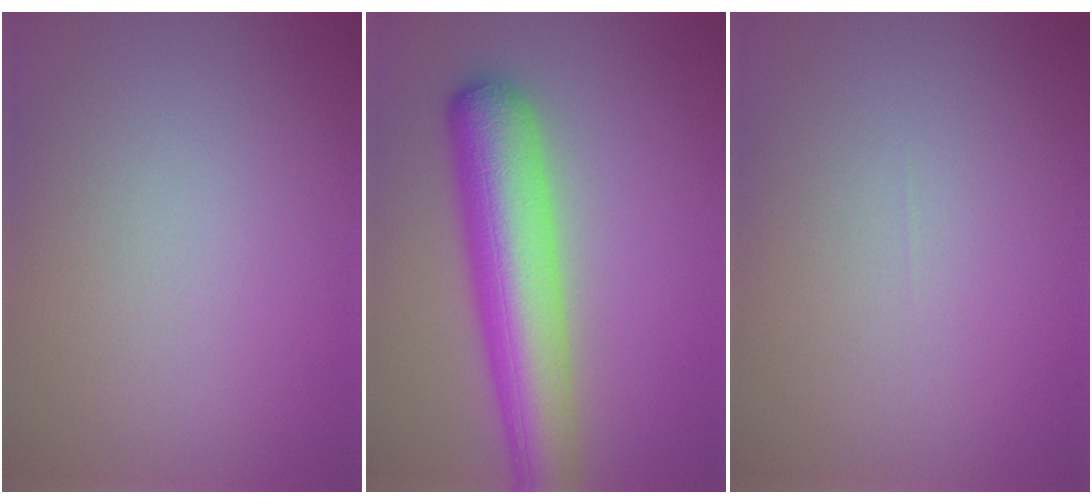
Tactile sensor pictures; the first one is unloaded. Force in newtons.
{"total": 8.9, "press": 8.9, "slide": 0.4}
{"total": 0.0}